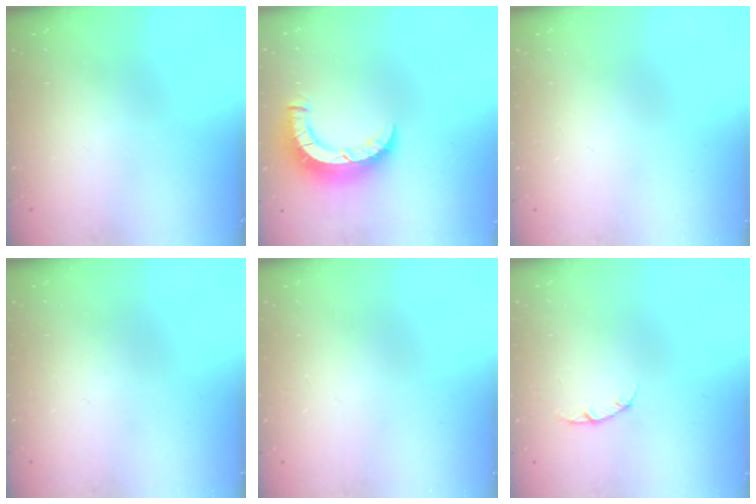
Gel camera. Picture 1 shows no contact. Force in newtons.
{"total": 7.9, "press": 7.9, "slide": 1.0}
{"total": 0.0}
{"total": 0.0}
{"total": 2.5, "press": 2.5, "slide": 0.2}
{"total": 3.0, "press": 3.0, "slide": 0.4}